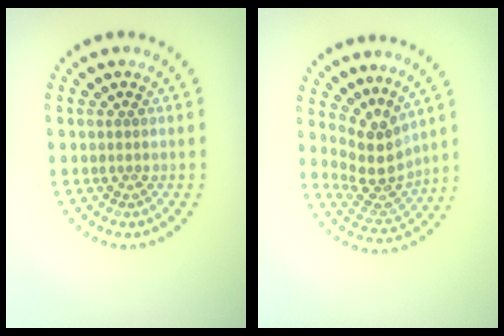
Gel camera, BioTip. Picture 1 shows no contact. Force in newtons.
{"total": 3.7, "press": 3.0, "slide": 2.3}